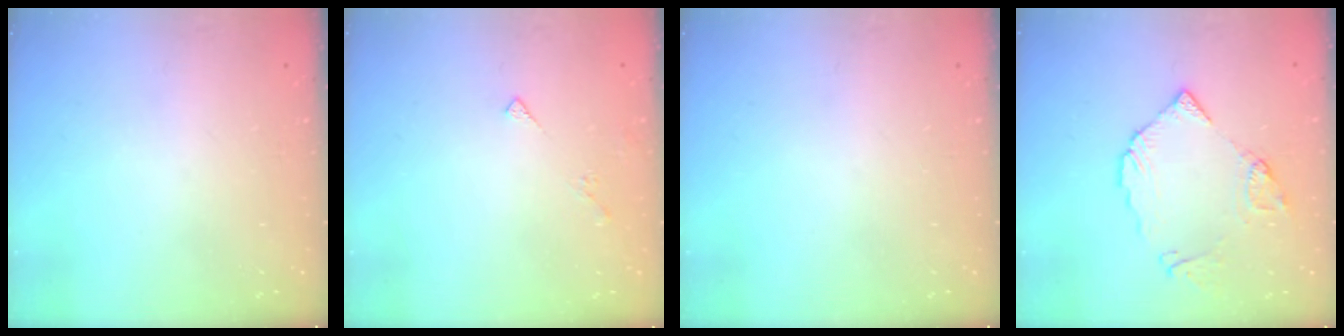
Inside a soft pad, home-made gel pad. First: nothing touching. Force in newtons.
{"total": 2.5, "press": 2.4, "slide": 0.5}
{"total": 0.0}
{"total": 11.2, "press": 11.2, "slide": 1.3}